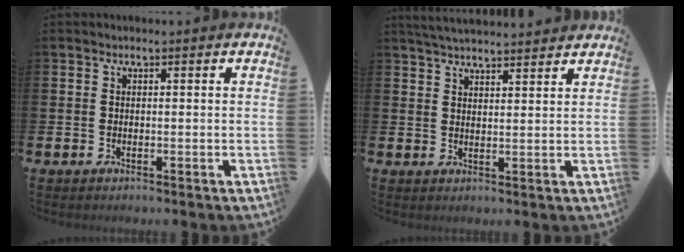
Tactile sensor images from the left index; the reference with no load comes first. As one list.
[{"total": 3.9, "force": [3.9, 0.2, 0.5], "torque": [-0.013, -0.019, 0.071]}]